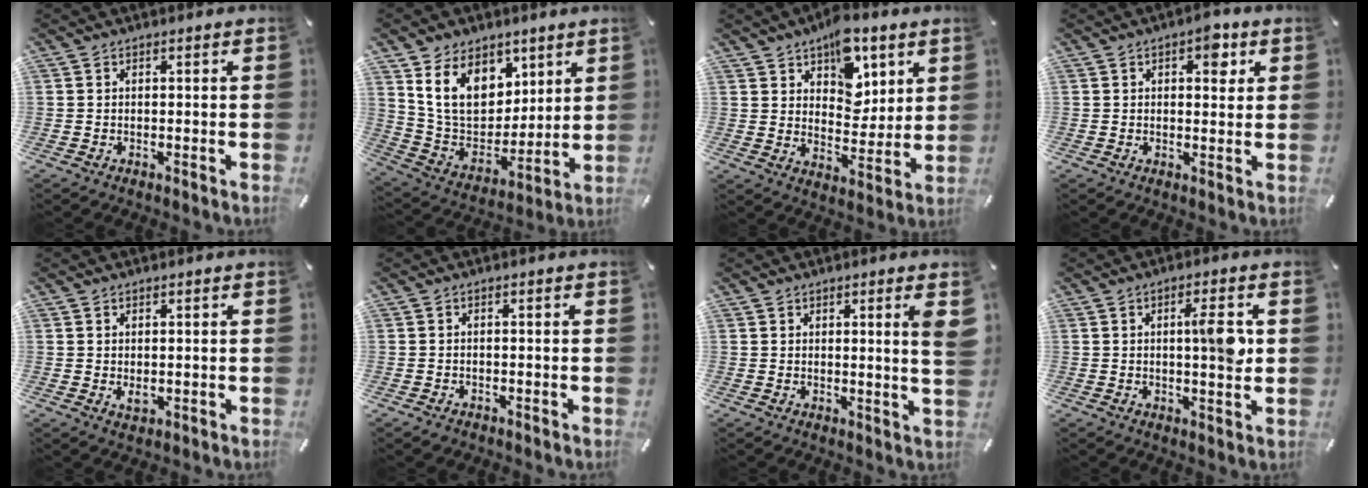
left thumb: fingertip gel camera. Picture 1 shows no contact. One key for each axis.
{"total": 15.1, "fx": 7.5, "fy": 11.2, "fz": 6.9, "tx": -0.137, "ty": -0.034, "tz": 0.149}
{"total": 12.2, "fx": 7.2, "fy": 7.9, "fz": 5.9, "tx": -0.074, "ty": -0.042, "tz": 0.127}
{"total": 5.6, "fx": 2.1, "fy": 3.2, "fz": 4.1, "tx": -0.030, "ty": -0.013, "tz": 0.024}
{"total": 1.9, "fx": 0.2, "fy": 1.2, "fz": 1.5, "tx": -0.036, "ty": -0.001, "tz": 0.002}
{"total": 0.9, "fx": -0.5, "fy": 0.6, "fz": 0.4, "tx": -0.009, "ty": 0.001, "tz": -0.011}
{"total": 4.5, "fx": 1.8, "fy": 0.0, "fz": 4.1, "tx": -0.066, "ty": -0.011, "tz": 0.025}
{"total": 8.0, "fx": 1.5, "fy": 1.9, "fz": 7.6, "tx": -0.122, "ty": -0.007, "tz": 0.018}